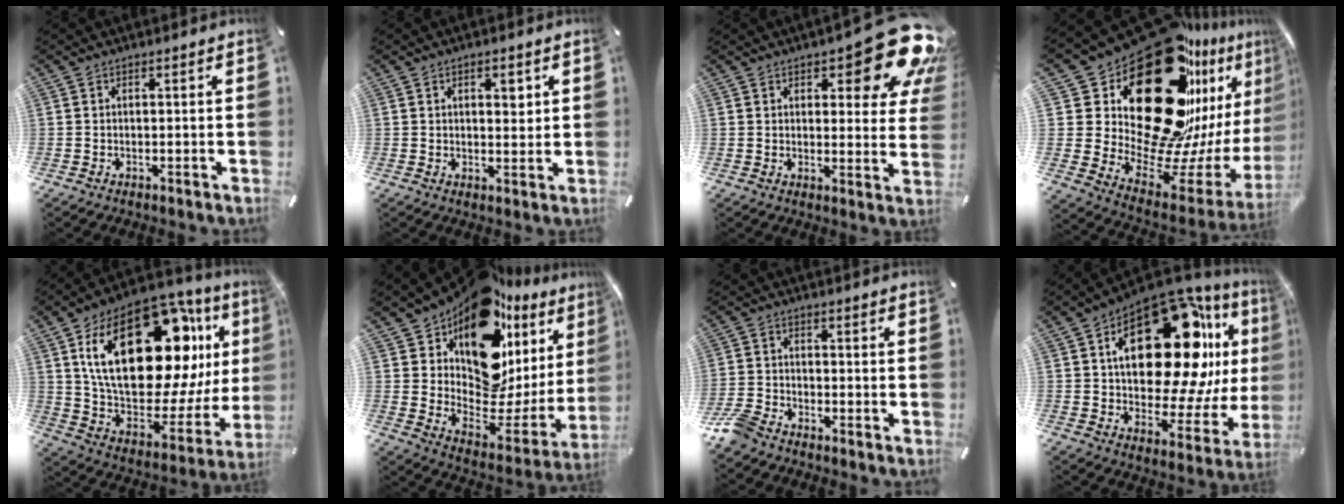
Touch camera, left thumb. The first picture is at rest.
{"total": 3.8, "force": [1.5, 2.2, 2.6], "torque": [-0.024, -0.006, 0.016]}
{"total": 16.6, "force": [10.3, 6.0, 11.5], "torque": [-0.143, -0.080, 0.172]}
{"total": 39.2, "force": [19.9, 21.3, 26.2], "torque": [-0.356, -0.233, 0.418]}
{"total": 33.5, "force": [10.9, 17.7, 26.2], "torque": [-0.473, -0.074, 0.196]}
{"total": 17.1, "force": [12.1, 9.1, 8.0], "torque": [-0.116, -0.132, 0.208]}
{"total": 5.8, "force": [-4.8, 2.5, 2.0], "torque": [-0.065, 0.011, -0.100]}
{"total": 29.5, "force": [9.4, 14.8, 23.7], "torque": [-0.376, -0.062, 0.159]}